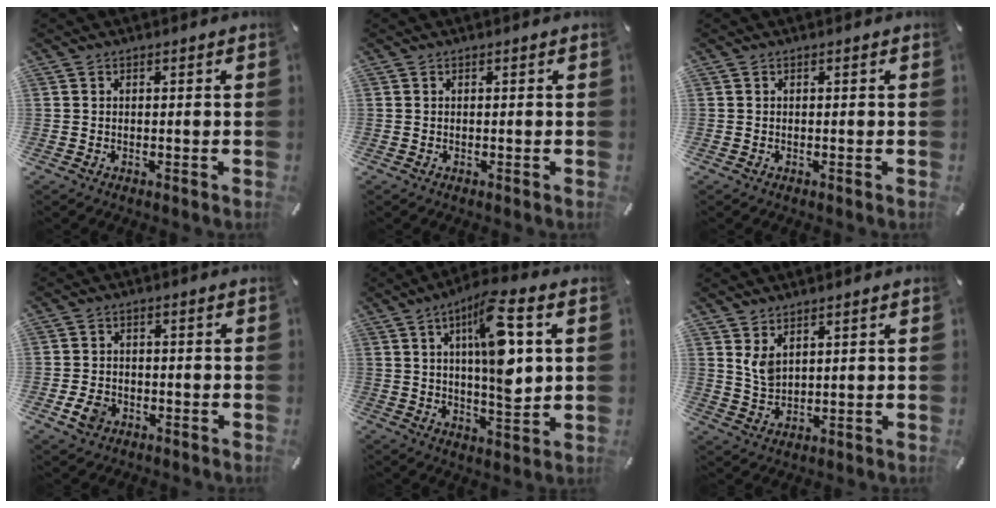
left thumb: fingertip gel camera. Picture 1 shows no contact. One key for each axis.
{"total": 0.0}
{"total": 0.0}
{"total": 4.4, "fx": -1.8, "fy": 3.4, "fz": 2.1, "tx": -0.053, "ty": 0.003, "tz": -0.035}
{"total": 15.0, "fx": 4.3, "fy": 5.0, "fz": 13.5, "tx": -0.210, "ty": -0.012, "tz": 0.065}
{"total": 4.6, "fx": 2.8, "fy": 2.6, "fz": 2.4, "tx": -0.067, "ty": -0.013, "tz": 0.049}